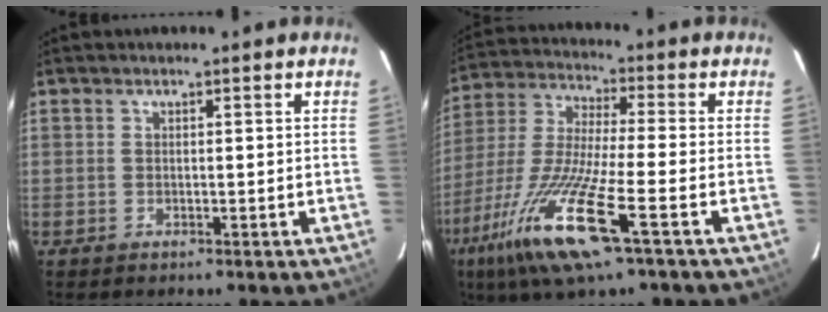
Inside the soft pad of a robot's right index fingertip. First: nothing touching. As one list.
[{"total": 17.3, "force": [-8.8, 1.5, 14.8], "torque": [-0.322, -0.034, -0.177]}]